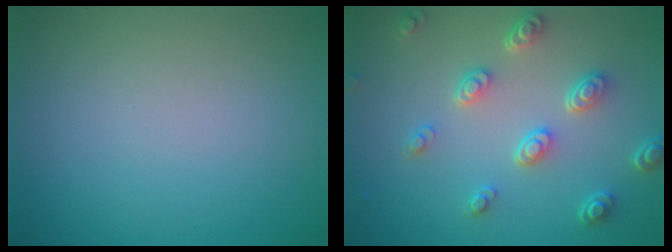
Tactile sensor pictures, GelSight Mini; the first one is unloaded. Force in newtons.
{"total": 4.5, "press": 3.4, "slide": 3.0}